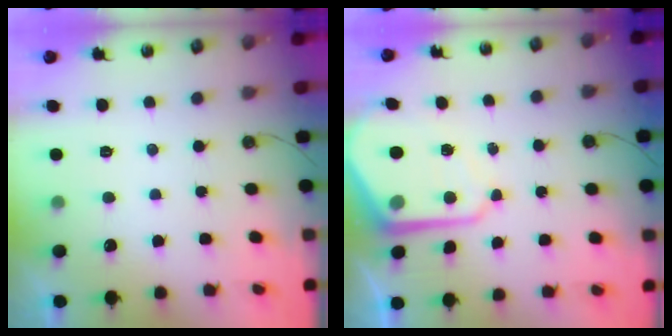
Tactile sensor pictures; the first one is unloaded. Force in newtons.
{"total": 8.3, "press": 8.3, "slide": 0.7}